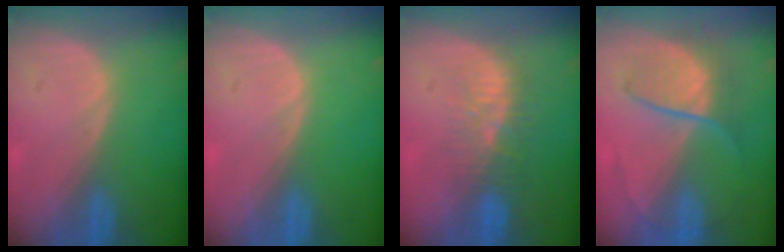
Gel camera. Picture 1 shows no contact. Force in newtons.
{"total": 0.0}
{"total": 6.0, "press": 5.7, "slide": 1.9}
{"total": 6.4, "press": 6.3, "slide": 0.7}